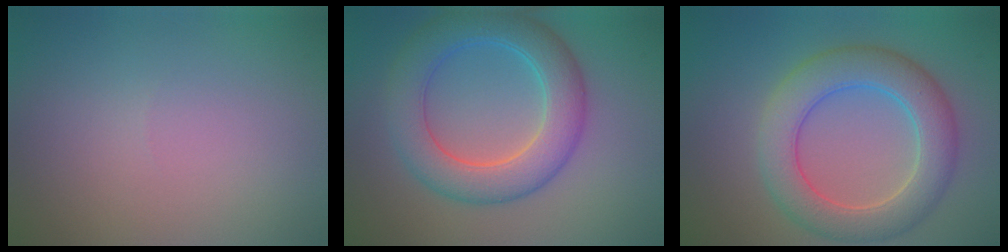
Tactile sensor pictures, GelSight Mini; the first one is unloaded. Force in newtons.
{"total": 6.6, "press": 6.6, "slide": 0.1}
{"total": 6.4, "press": 6.3, "slide": 0.2}